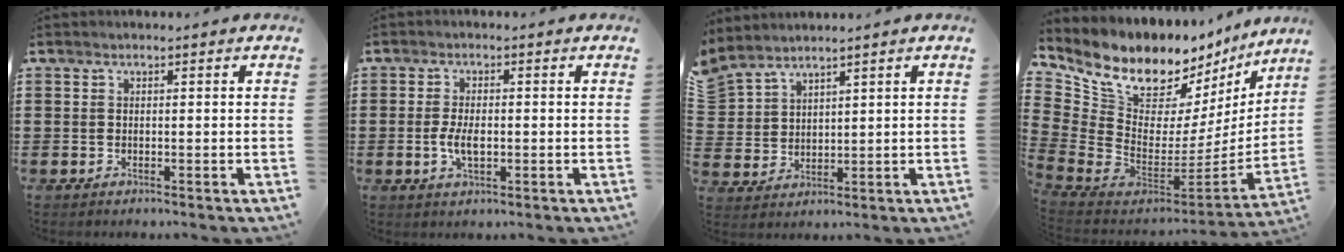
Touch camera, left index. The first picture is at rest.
{"total": 4.1, "force": [-0.7, 1.8, 3.6], "torque": [-0.078, -0.002, -0.017]}
{"total": 3.6, "force": [3.2, 1.5, -0.1], "torque": [-0.017, -0.012, 0.060]}
{"total": 10.2, "force": [8.2, 4.9, 3.7], "torque": [-0.115, -0.087, 0.146]}